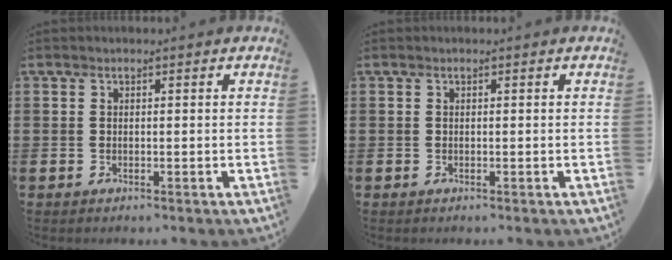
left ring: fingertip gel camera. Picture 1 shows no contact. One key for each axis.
{"total": 0.0}